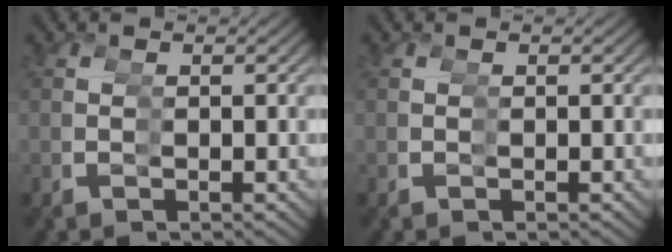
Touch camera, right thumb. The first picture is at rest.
{"total": 0.0}